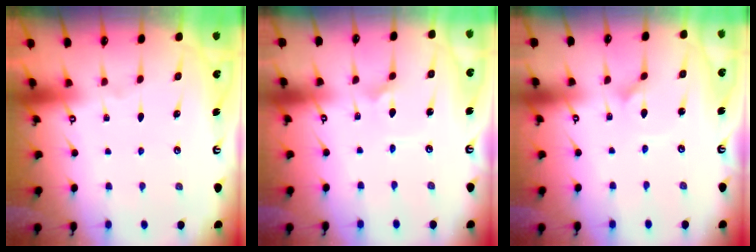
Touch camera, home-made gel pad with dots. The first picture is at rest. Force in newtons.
{"total": 1.7, "press": 1.7, "slide": 0.3}
{"total": 1.0, "press": 1.0, "slide": 0.0}